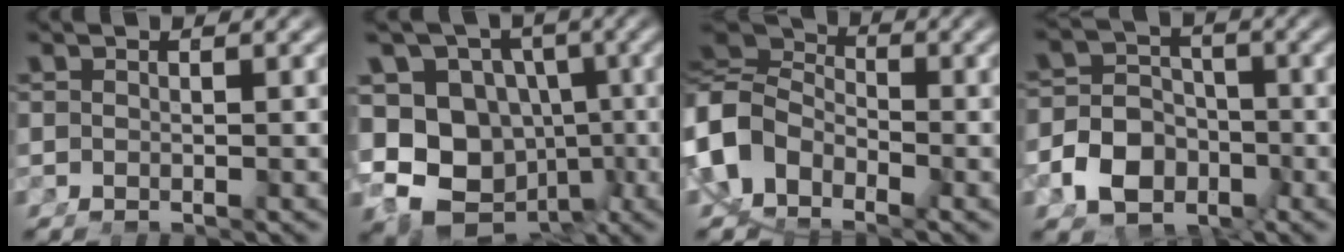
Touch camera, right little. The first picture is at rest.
{"total": 18.4, "force": [-3.8, 15.8, 8.5], "torque": [-0.198, -0.090, -0.047]}
{"total": 12.2, "force": [-1.9, 10.7, 5.6], "torque": [-0.146, -0.031, -0.038]}
{"total": 7.7, "force": [-3.3, 6.2, 3.2], "torque": [-0.059, -0.022, -0.055]}